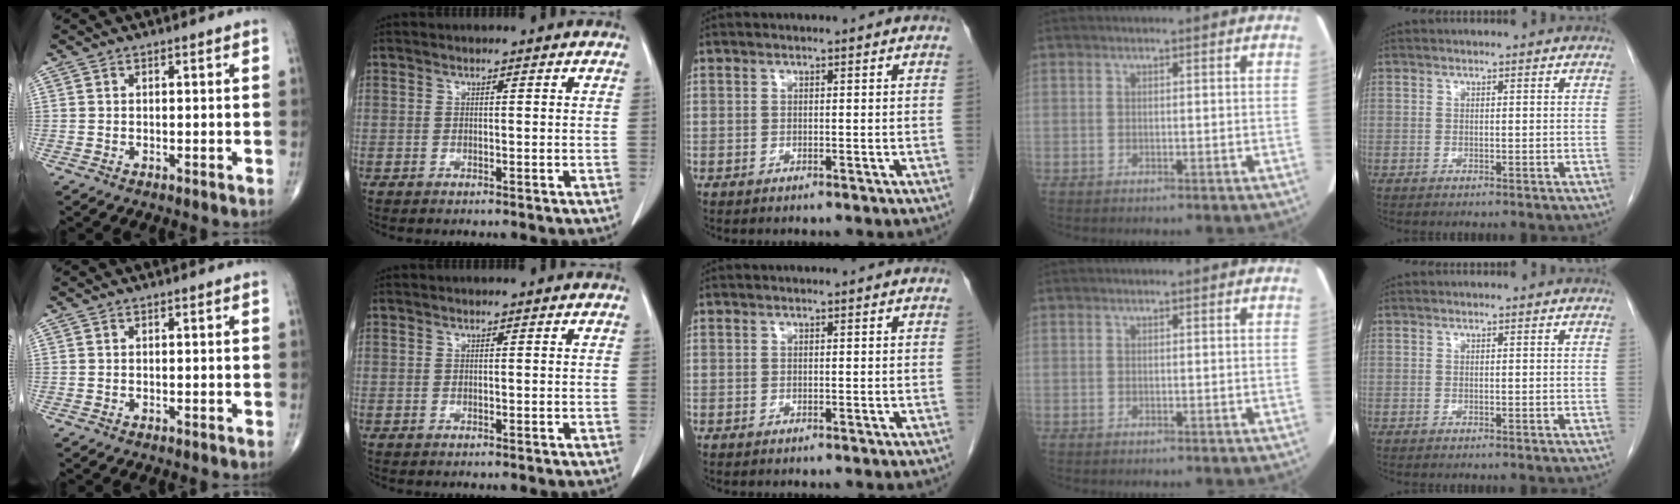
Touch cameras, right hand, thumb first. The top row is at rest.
{}